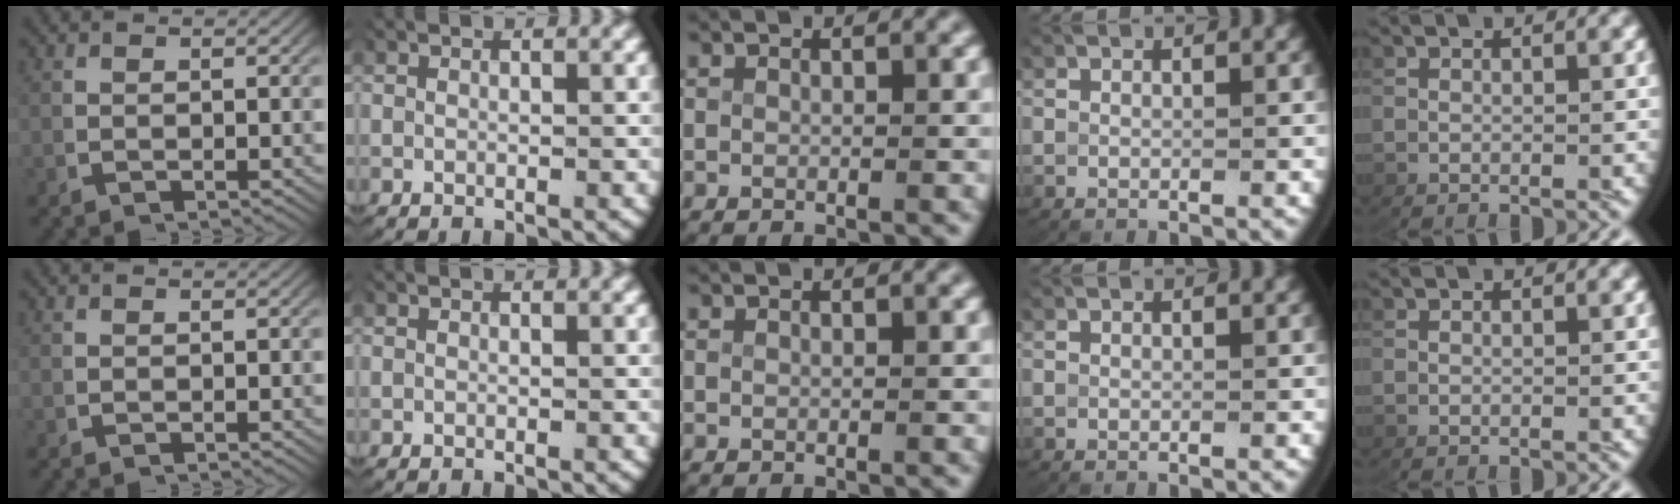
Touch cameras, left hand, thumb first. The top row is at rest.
{}